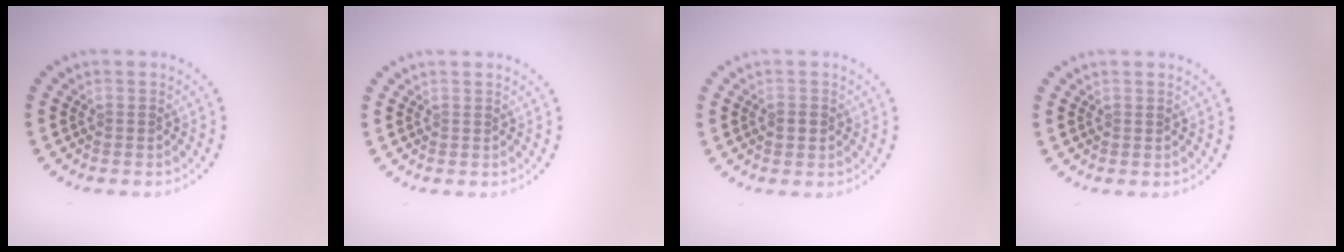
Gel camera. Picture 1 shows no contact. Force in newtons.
{"total": 0.0}
{"total": 1.5, "press": 1.5, "slide": 0.1}
{"total": 0.0}